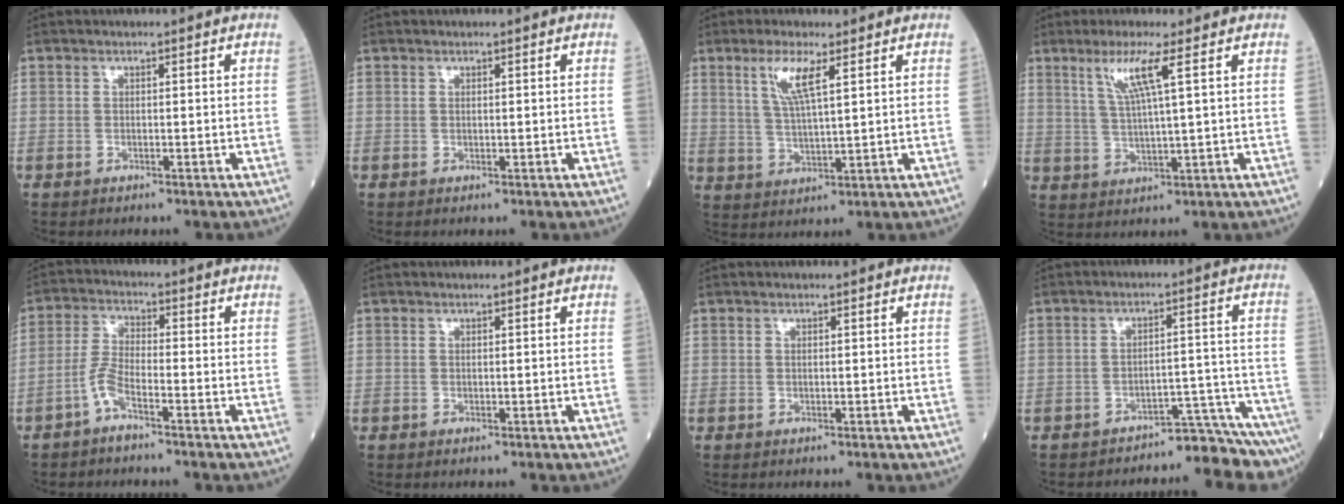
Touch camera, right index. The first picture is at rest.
{"total": 0.0}
{"total": 5.9, "force": [2.9, 0.5, 5.1], "torque": [-0.109, -0.001, 0.061]}
{"total": 5.9, "force": [2.8, -0.7, 5.2], "torque": [-0.104, -0.003, 0.060]}
{"total": 4.2, "force": [-2.7, 0.6, 3.1], "torque": [-0.074, 0.005, -0.056]}
{"total": 0.0}
{"total": 0.0}
{"total": 8.2, "force": [-8.1, -0.9, 0.7], "torque": [0.016, 0.041, -0.107]}